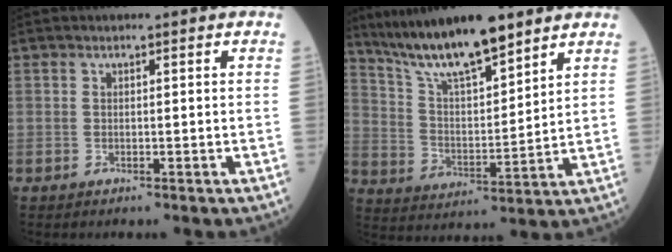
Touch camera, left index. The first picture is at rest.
{"total": 13.9, "force": [11.4, 2.0, 7.7], "torque": [-0.146, 0.005, 0.211]}